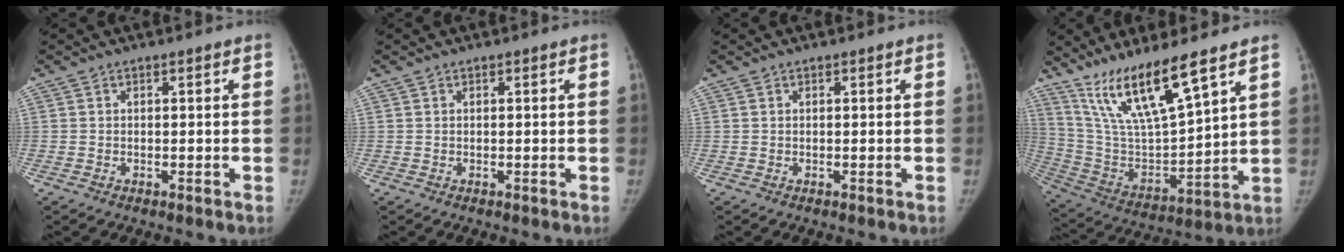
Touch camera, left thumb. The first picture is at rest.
{"total": 0.0}
{"total": 0.0}
{"total": 17.1, "force": [11.8, 2.9, 12.0], "torque": [-0.213, -0.060, 0.241]}